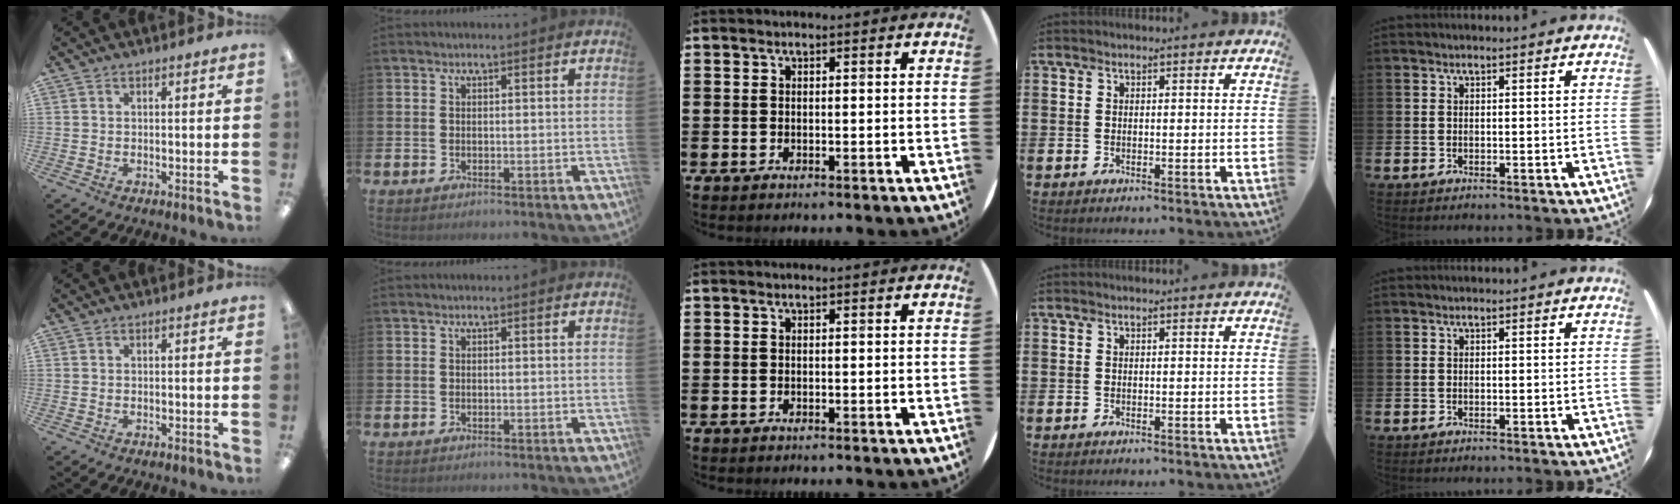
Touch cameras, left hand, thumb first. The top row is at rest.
{}